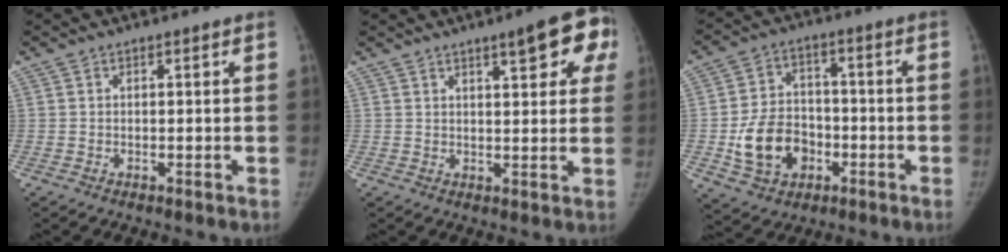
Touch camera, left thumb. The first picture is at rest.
{"total": 9.6, "force": [4.7, 2.7, 7.9], "torque": [-0.068, -0.007, 0.051]}
{"total": 12.2, "force": [-3.4, 9.3, 7.0], "torque": [-0.098, 0.022, -0.054]}